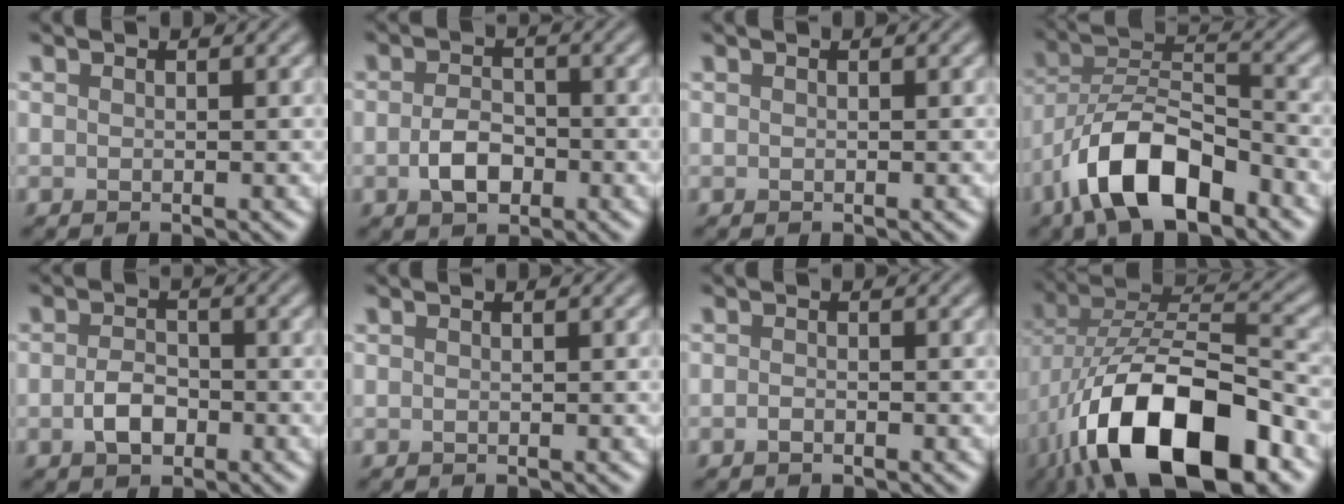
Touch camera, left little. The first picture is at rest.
{"total": 3.1, "force": [-1.2, 1.9, 2.1], "torque": [-0.040, -0.002, -0.027]}
{"total": 0.0}
{"total": 9.1, "force": [-5.7, 3.4, 6.2], "torque": [-0.105, 0.013, -0.112]}
{"total": 2.7, "force": [-1.1, 1.7, 1.8], "torque": [-0.033, -0.001, -0.027]}
{"total": 0.0}
{"total": 0.8, "force": [-0.6, 0.3, 0.4], "torque": [-0.007, 0.000, -0.017]}
{"total": 15.5, "force": [-7.9, 6.6, 11.6], "torque": [-0.205, -0.008, -0.142]}